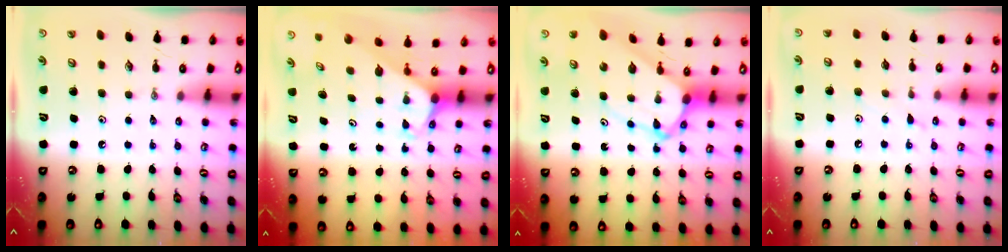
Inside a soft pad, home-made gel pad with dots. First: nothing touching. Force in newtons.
{"total": 2.0, "press": 2.0, "slide": 0.1}
{"total": 7.3, "press": 7.3, "slide": 0.7}
{"total": 4.9, "press": 4.9, "slide": 0.5}